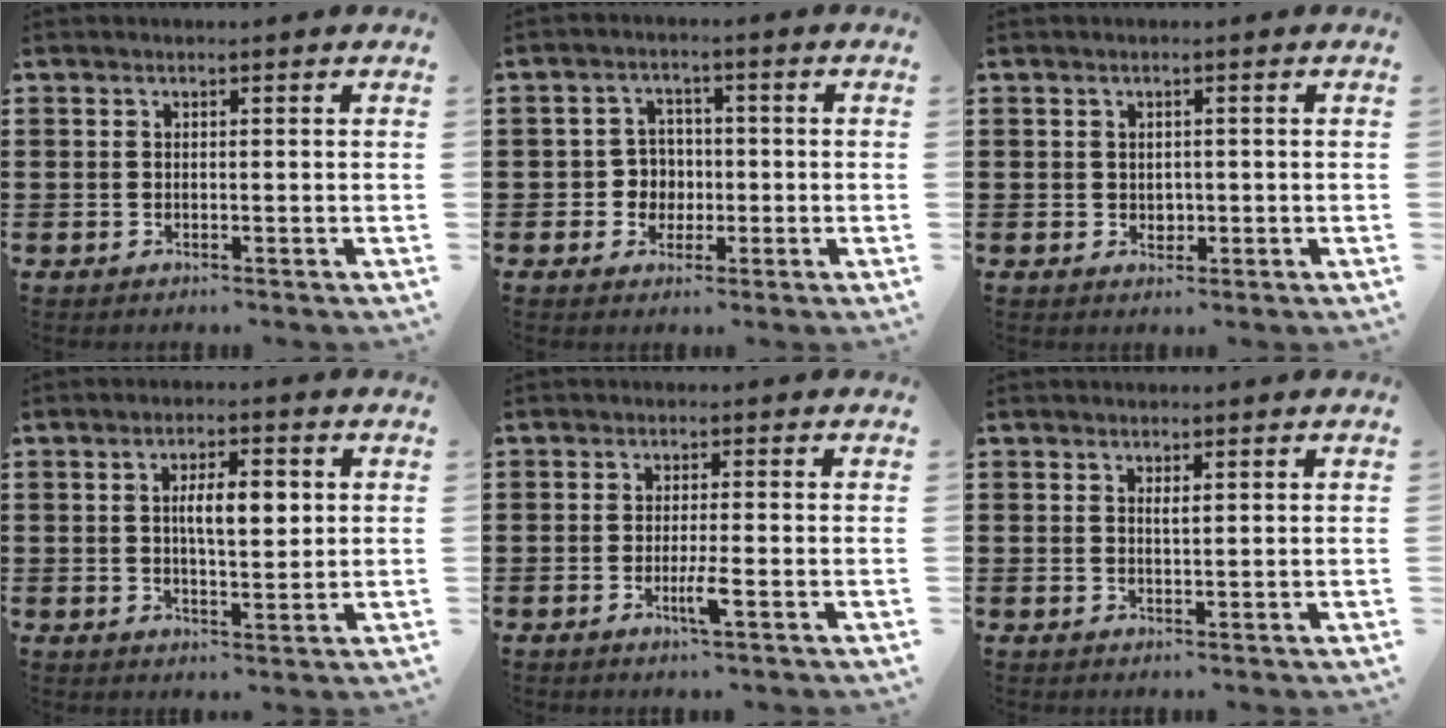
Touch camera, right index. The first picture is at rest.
{"total": 3.7, "force": [-0.7, 3.5, 1.0], "torque": [-0.034, 0.007, -0.019]}
{"total": 1.4, "force": [0.2, 1.2, 0.6], "torque": [-0.015, 0.008, 0.002]}
{"total": 6.1, "force": [1.0, 2.2, 5.6], "torque": [-0.102, 0.005, 0.014]}
{"total": 3.4, "force": [-1.4, 0.1, 3.1], "torque": [-0.059, -0.010, -0.028]}
{"total": 1.1, "force": [0.5, 0.3, 0.9], "torque": [-0.019, 0.002, 0.007]}